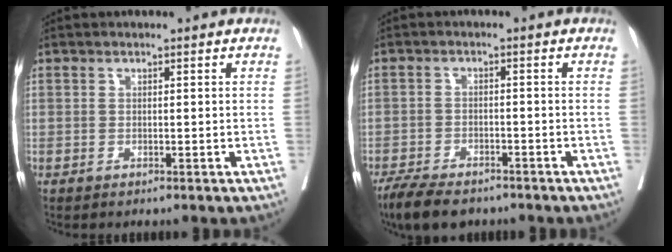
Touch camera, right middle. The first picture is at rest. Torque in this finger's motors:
{"motor_torque": [0.76, -0.69, 0.10, 0.04]}